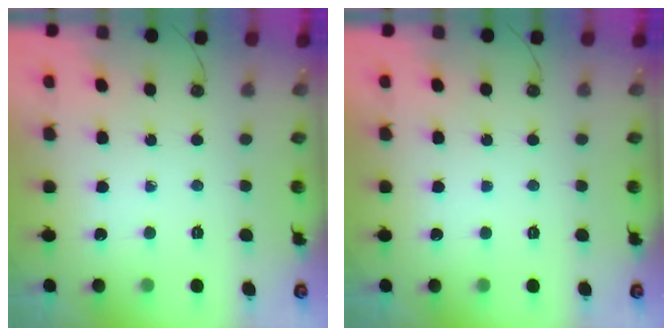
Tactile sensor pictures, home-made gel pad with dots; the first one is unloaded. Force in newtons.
{"total": 0.0}